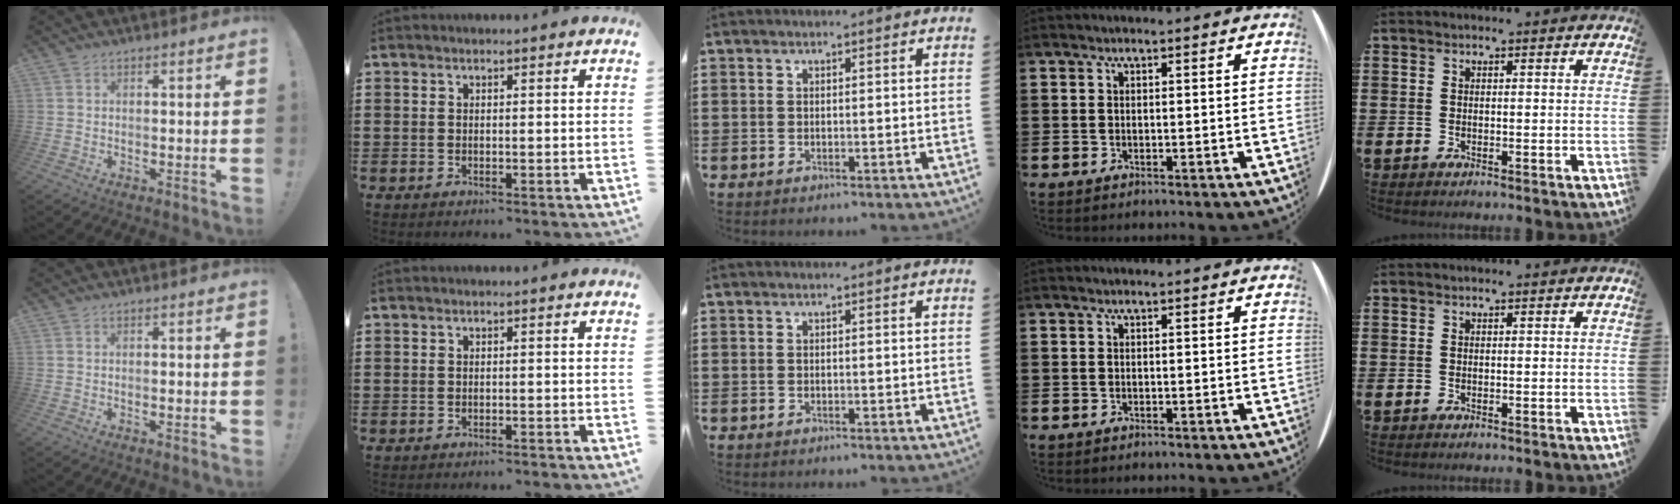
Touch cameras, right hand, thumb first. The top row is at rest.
{"thumb": {"total": 0.9, "force": [-0.4, 0.1, 0.8], "torque": [-0.005, -0.003, -0.008]}, "index": {"total": 0.5, "force": [-0.5, 0.0, 0.0], "torque": [-0.003, -0.002, -0.010]}}